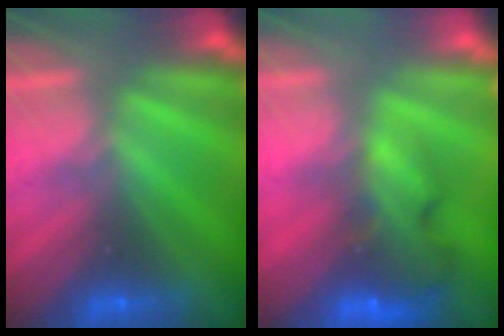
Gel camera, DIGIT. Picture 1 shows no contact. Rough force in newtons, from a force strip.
{"total": 7.7}